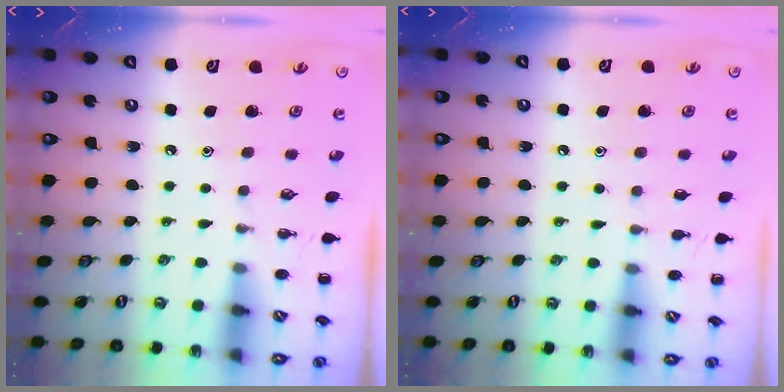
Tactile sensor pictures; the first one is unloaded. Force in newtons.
{"total": 3.8, "press": 3.4, "slide": 1.6}